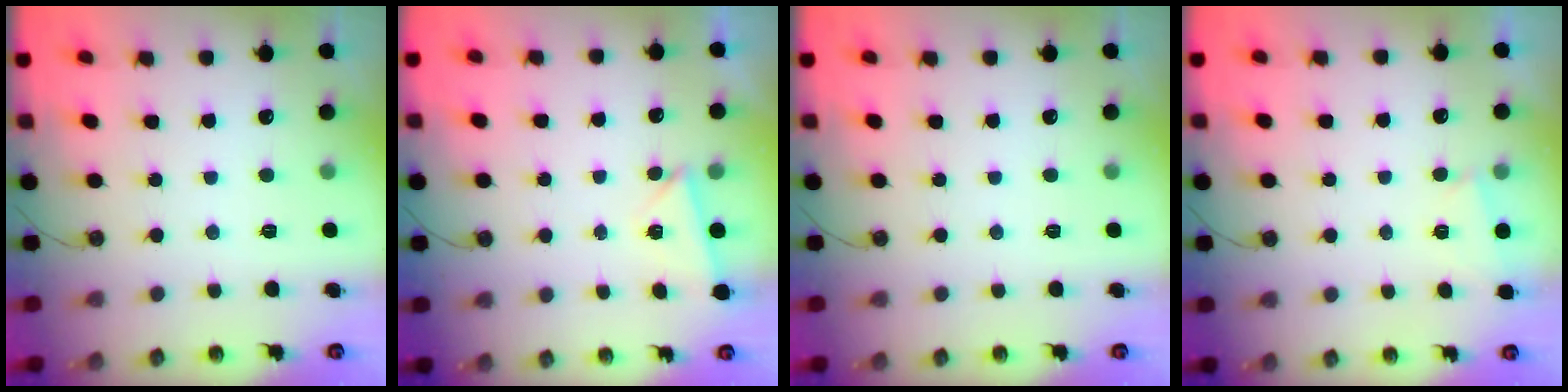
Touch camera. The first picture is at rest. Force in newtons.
{"total": 2.0, "press": 1.7, "slide": 1.0}
{"total": 0.0}
{"total": 6.2, "press": 0.1, "slide": 6.2}